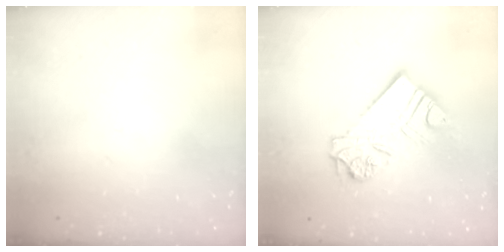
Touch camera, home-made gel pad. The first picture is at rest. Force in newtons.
{"total": 14.2, "press": 14.1, "slide": 1.6}